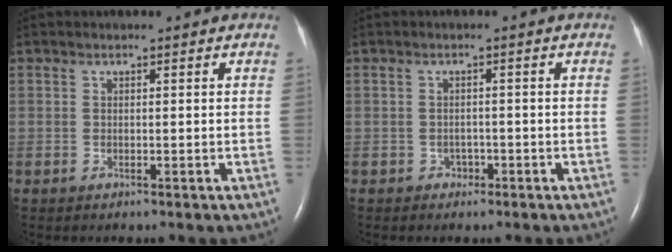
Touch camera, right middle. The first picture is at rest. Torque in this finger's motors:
{"motor_torque": [0.22, -0.32, -0.05, -0.01]}